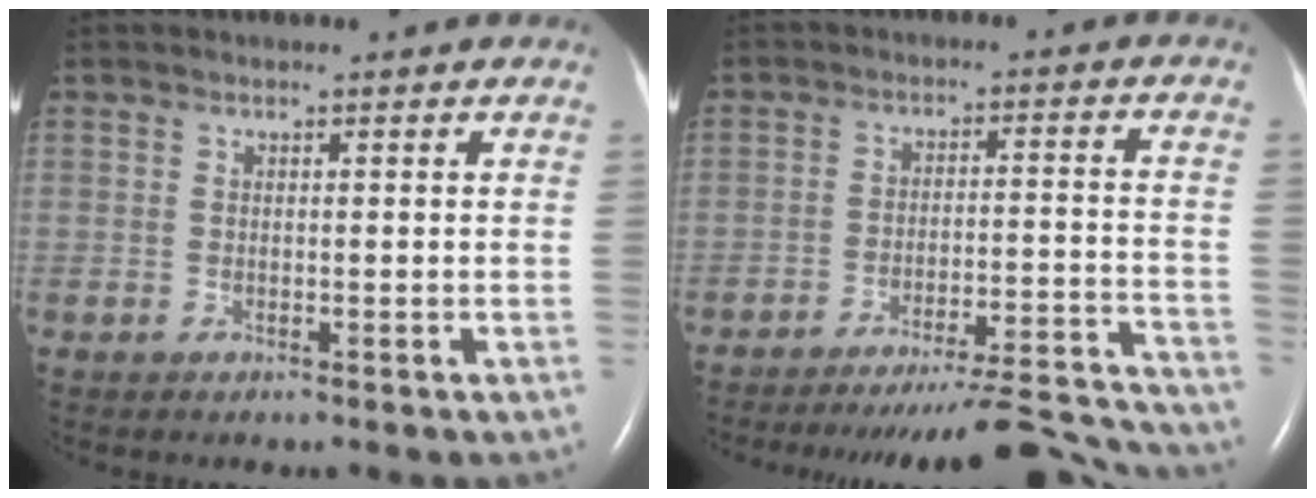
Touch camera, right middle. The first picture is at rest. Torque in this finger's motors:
{"motor_torque": [1.01, -1.13, 0.52, 0.13]}